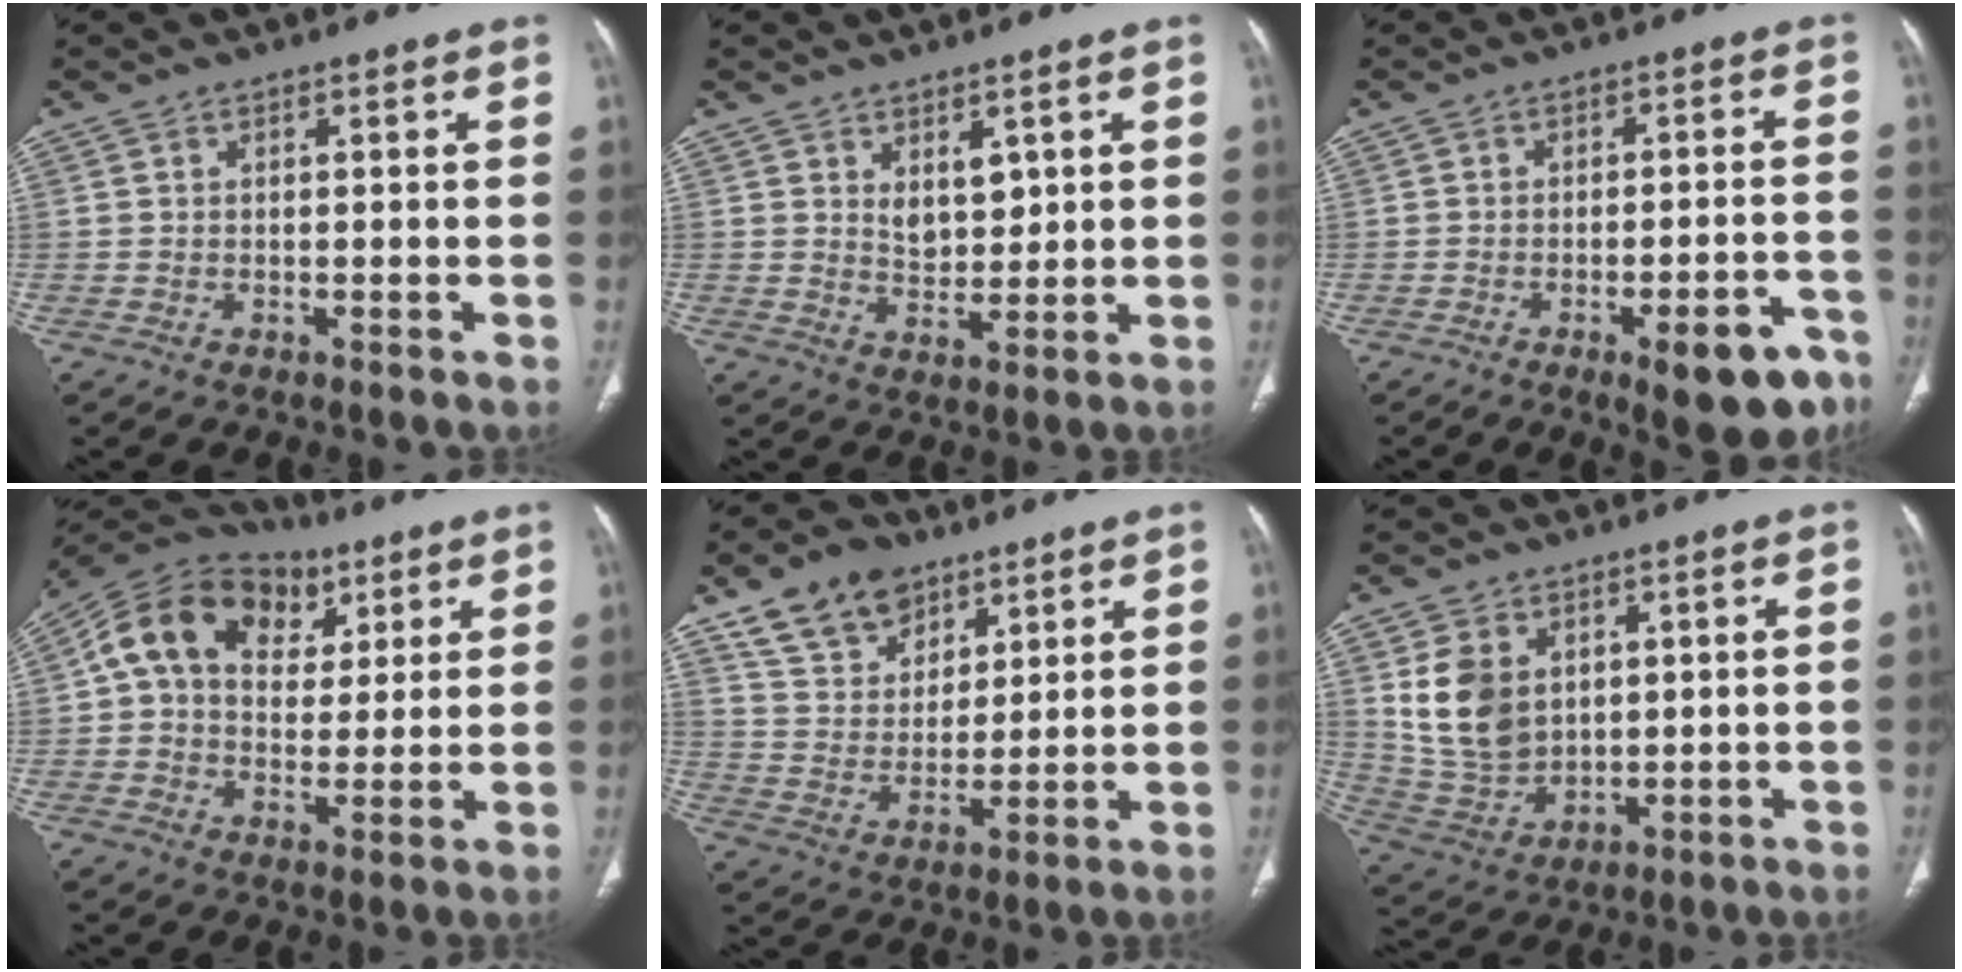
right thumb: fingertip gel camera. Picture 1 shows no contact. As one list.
[{"total": 4.7, "force": [1.9, 2.8, 3.2], "torque": [-0.037, -0.020, 0.040]}, {"total": 10.4, "force": [-6.0, 3.6, 7.8], "torque": [-0.077, 0.031, -0.072]}, {"total": 16.9, "force": [5.6, 12.4, 10.1], "torque": [-0.151, 0.014, 0.085]}, {"total": 13.0, "force": [8.3, 8.5, 5.4], "torque": [-0.070, -0.027, 0.153]}, {"total": 11.6, "force": [3.5, 8.4, 7.1], "torque": [-0.115, -0.017, 0.088]}]